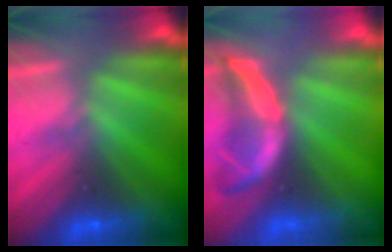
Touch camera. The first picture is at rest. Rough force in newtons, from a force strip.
{"total": 1.9}